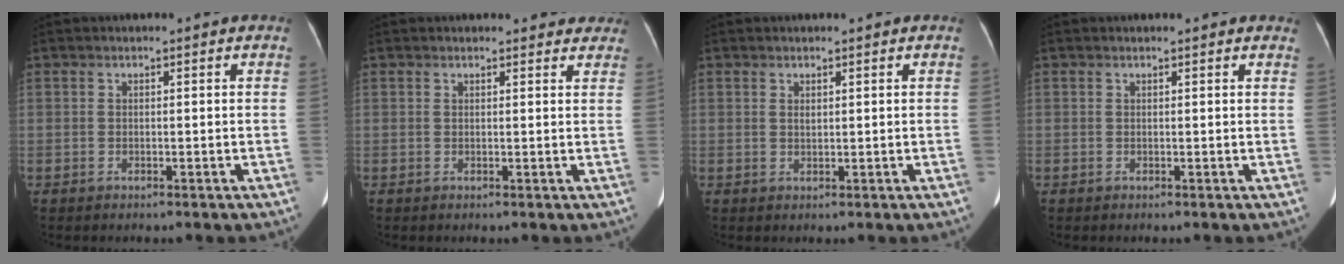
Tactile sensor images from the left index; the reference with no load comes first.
{"total": 5.6, "force": [5.1, 2.1, 0.6], "torque": [0.017, -0.003, 0.036]}
{"total": 0.7, "force": [0.4, 0.4, 0.5], "torque": [-0.010, 0.000, 0.009]}
{"total": 2.9, "force": [2.5, 1.1, 0.9], "torque": [-0.009, 0.014, 0.013]}